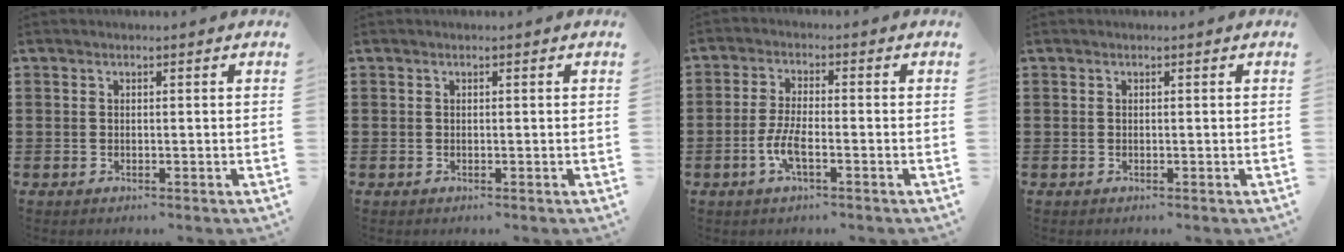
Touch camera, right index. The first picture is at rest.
{"total": 0.0}
{"total": 4.7, "force": [-1.8, 1.3, 4.1], "torque": [-0.096, -0.007, -0.039]}
{"total": 0.0}